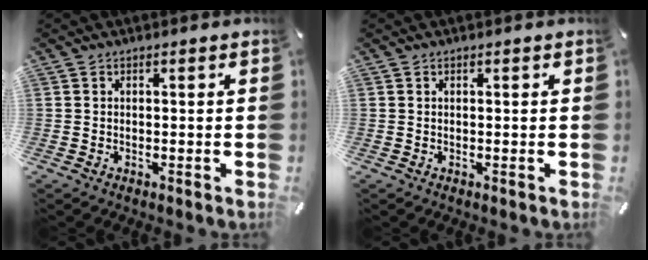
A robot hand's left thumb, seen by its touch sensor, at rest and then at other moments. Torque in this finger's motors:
{"motor_torque": [-0.02, 0.16, -0.02, -0.06, 0.02]}